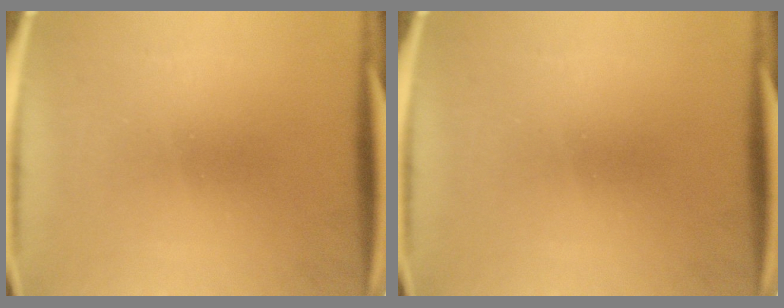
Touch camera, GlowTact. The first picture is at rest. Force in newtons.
{"total": 0.0}